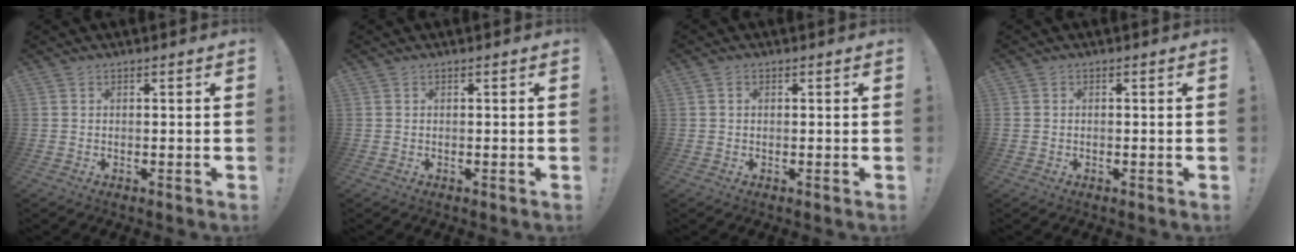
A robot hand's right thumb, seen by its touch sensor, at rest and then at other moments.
{"total": 0.0}
{"total": 0.7, "force": [0.2, 0.6, 0.4], "torque": [0.000, 0.000, 0.001]}
{"total": 0.8, "force": [-0.4, 0.7, 0.2], "torque": [-0.003, 0.003, -0.007]}